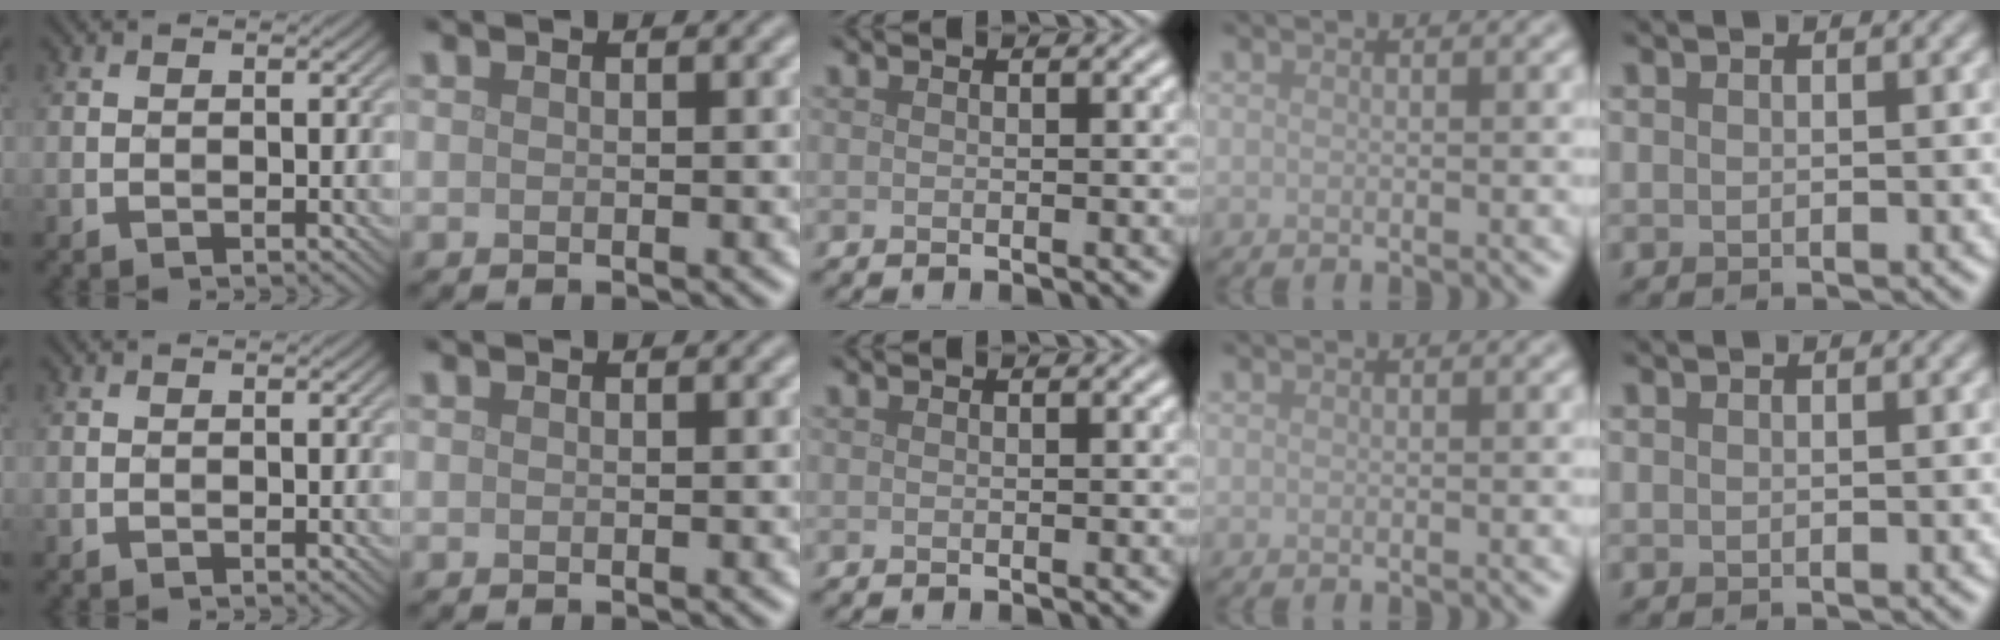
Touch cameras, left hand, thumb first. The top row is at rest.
{}